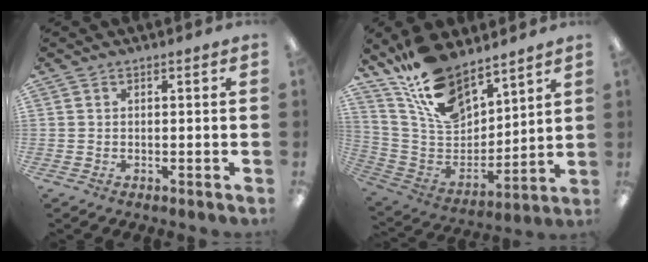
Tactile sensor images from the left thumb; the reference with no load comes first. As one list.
[{"total": 16.7, "force": [12.7, 7.6, 7.6], "torque": [-0.163, -0.073, 0.237]}]